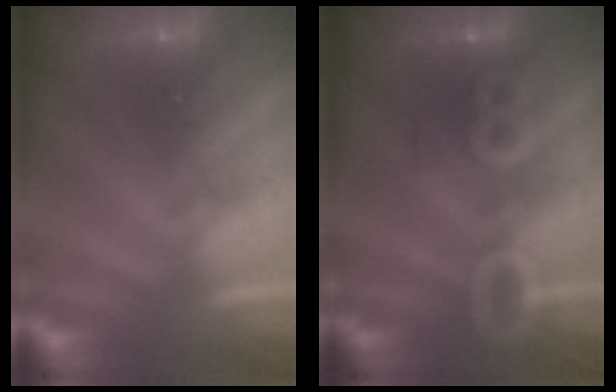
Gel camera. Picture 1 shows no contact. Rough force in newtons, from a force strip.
{"total": 3.0}